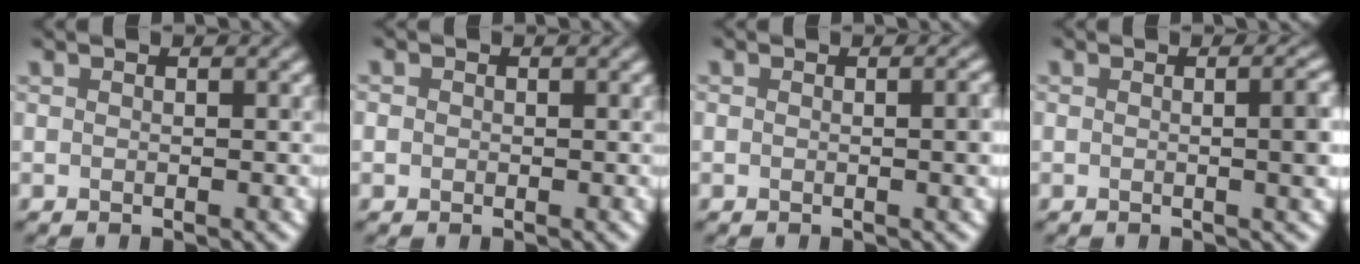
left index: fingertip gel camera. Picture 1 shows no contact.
{"total": 0.9, "force": [0.2, 0.9, 0.2], "torque": [0.001, 0.000, -0.005]}
{"total": 1.8, "force": [-0.1, 0.5, 1.7], "torque": [-0.016, 0.000, 0.000]}
{"total": 3.5, "force": [-0.1, 1.2, 3.3], "torque": [-0.029, 0.007, -0.004]}